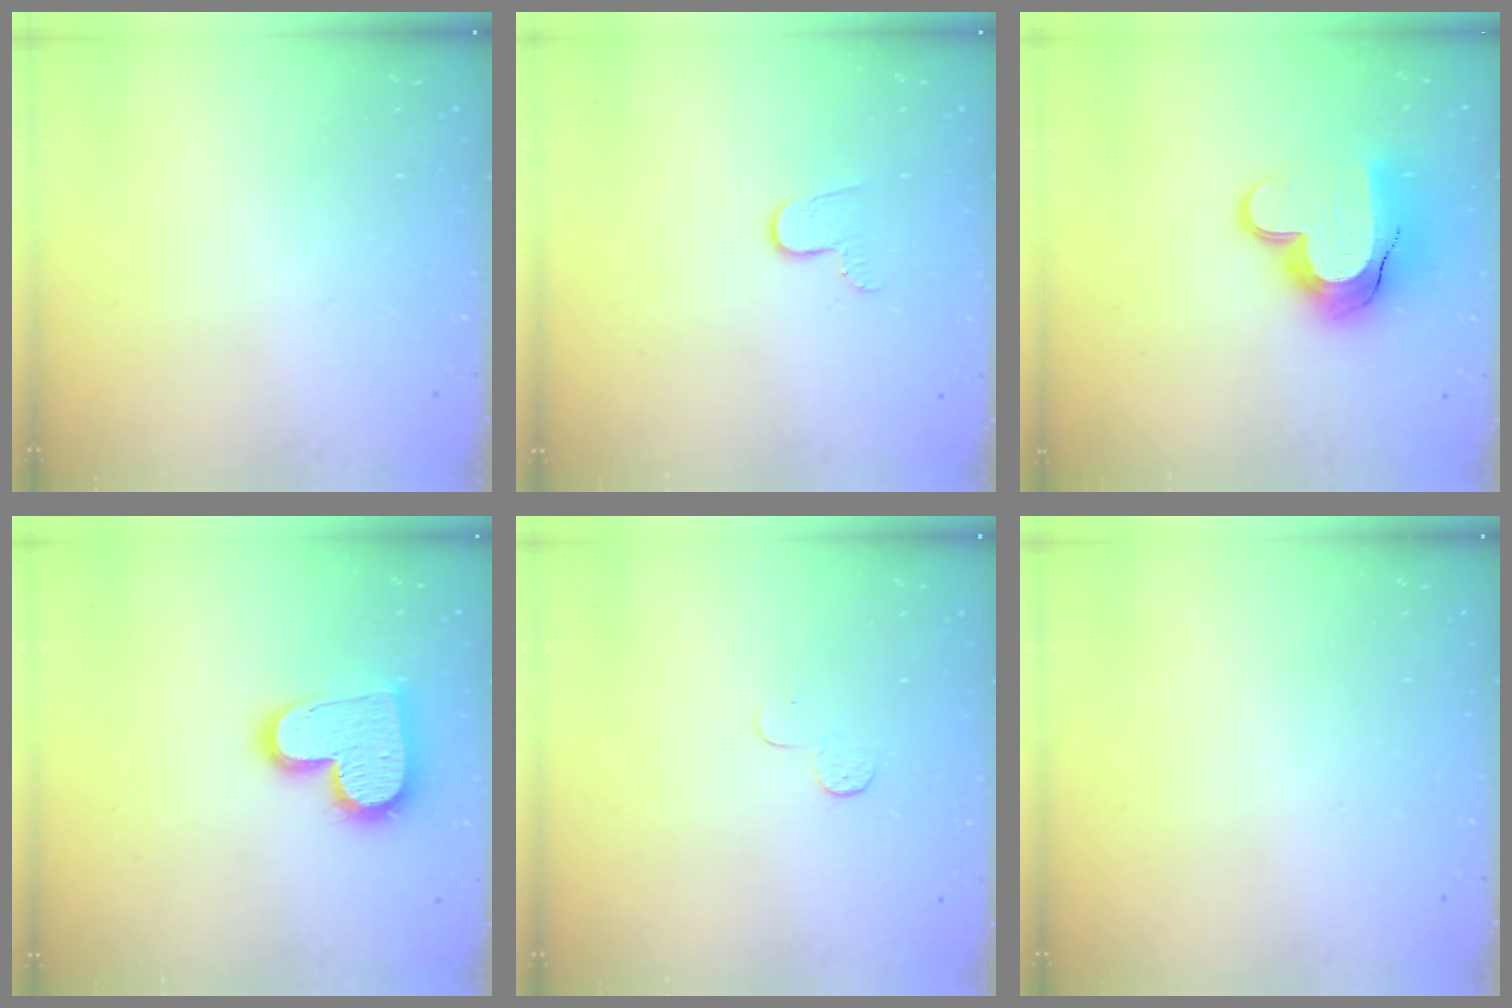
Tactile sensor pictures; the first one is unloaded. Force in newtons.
{"total": 4.6, "press": 4.6, "slide": 0.5}
{"total": 16.0, "press": 16.0, "slide": 1.0}
{"total": 16.0, "press": 16.0, "slide": 1.0}
{"total": 3.9, "press": 3.9, "slide": 0.4}
{"total": 0.0}